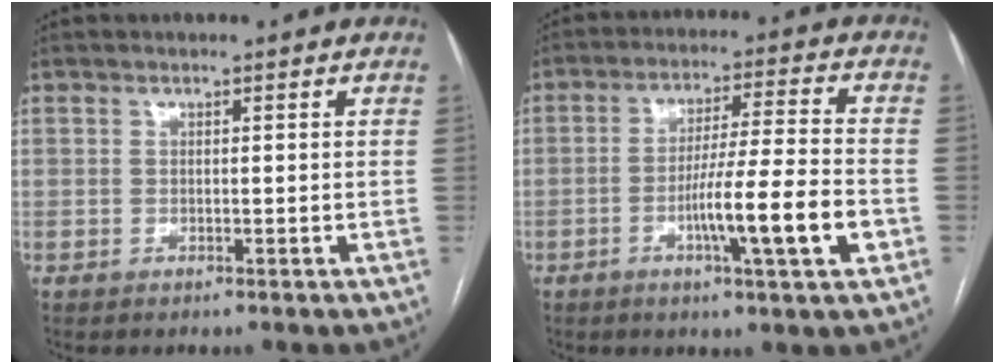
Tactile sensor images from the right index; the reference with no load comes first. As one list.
[{"total": 11.8, "force": [-3.8, -0.3, 11.1], "torque": [-0.188, -0.007, -0.066]}]